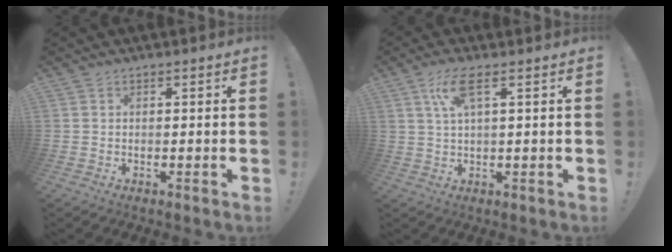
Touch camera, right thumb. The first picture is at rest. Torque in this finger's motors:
{"motor_torque": [-0.74, 0.81, 0.49, 0.15, 0.03]}